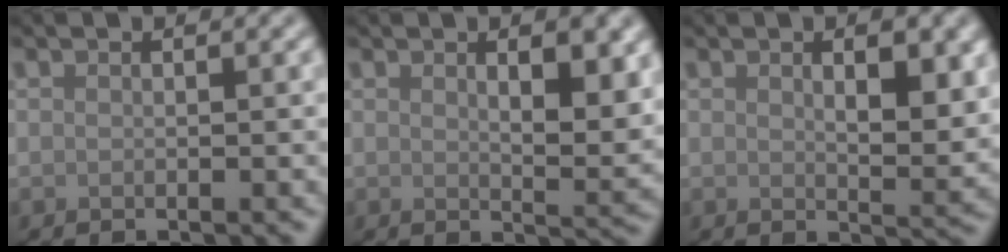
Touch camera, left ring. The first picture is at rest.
{"total": 4.7, "force": [1.7, 1.7, 4.0], "torque": [-0.055, -0.008, 0.031]}
{"total": 4.3, "force": [1.4, 1.7, 3.7], "torque": [-0.053, -0.007, 0.026]}